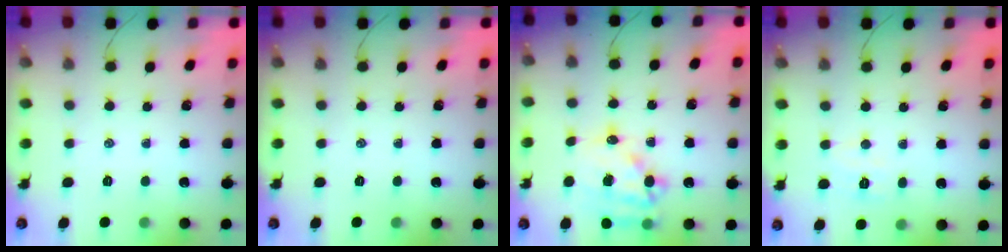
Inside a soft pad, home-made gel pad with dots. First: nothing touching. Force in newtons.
{"total": 0.0}
{"total": 14.2, "press": 13.8, "slide": 3.3}
{"total": 4.5, "press": 4.3, "slide": 1.0}